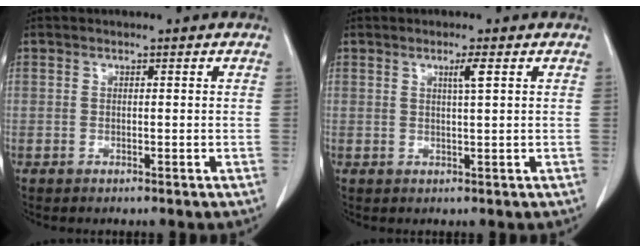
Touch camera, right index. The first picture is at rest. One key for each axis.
{"total": 1.9, "fx": 0.8, "fy": -0.4, "fz": 1.7, "tx": -0.034, "ty": -0.004, "tz": 0.014}